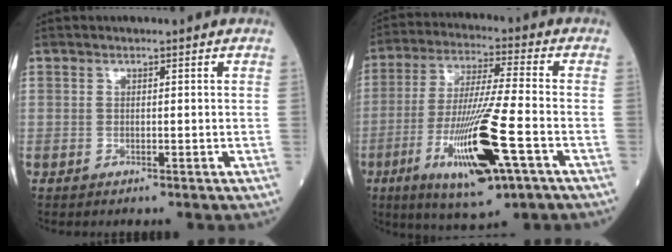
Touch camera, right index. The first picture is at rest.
{"total": 16.3, "force": [-6.1, 1.3, 15.1], "torque": [-0.297, -0.026, -0.103]}